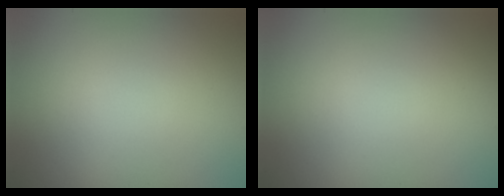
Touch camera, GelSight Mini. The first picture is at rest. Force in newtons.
{"total": 0.0}